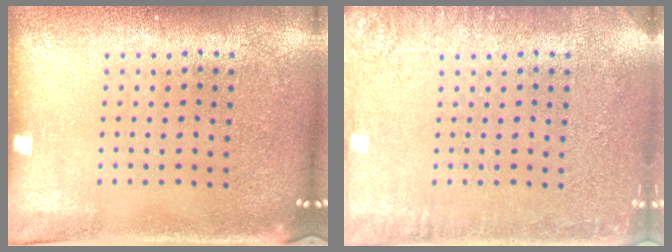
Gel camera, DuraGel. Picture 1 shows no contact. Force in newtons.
{"total": 2.9, "press": 2.9, "slide": 0.4}